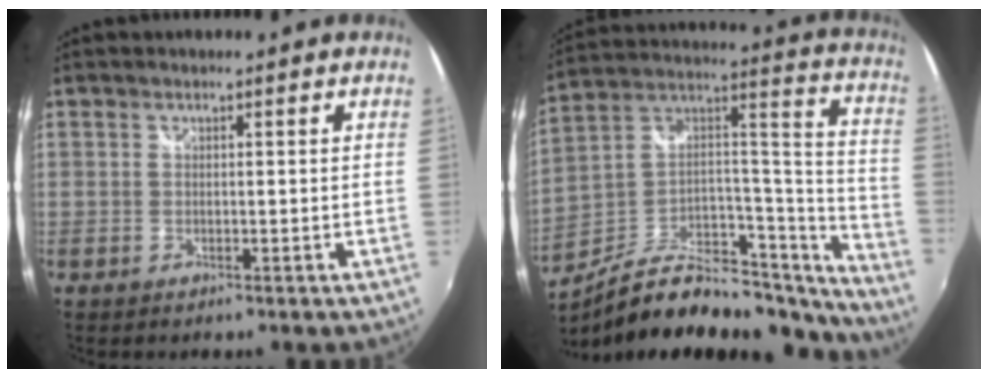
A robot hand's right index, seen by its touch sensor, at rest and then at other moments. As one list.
[{"total": 26.3, "force": [-21.1, 9.5, 12.5], "torque": [-0.165, 0.039, -0.319]}]